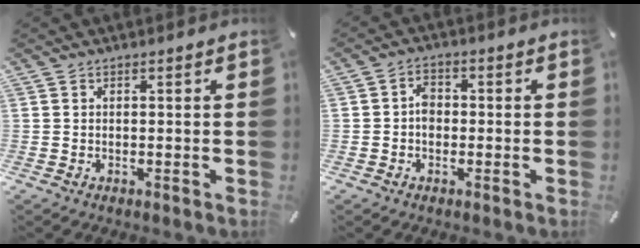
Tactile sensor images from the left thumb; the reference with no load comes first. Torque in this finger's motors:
{"motor_torque": [0.53, 1.07, -0.05, -0.32, 0.14]}